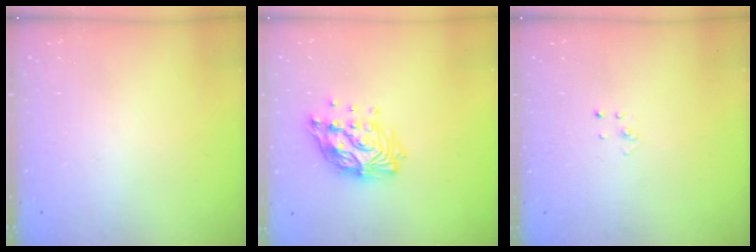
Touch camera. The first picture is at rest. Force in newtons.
{"total": 13.6, "press": 13.5, "slide": 1.5}
{"total": 1.5, "press": 1.5, "slide": 0.1}